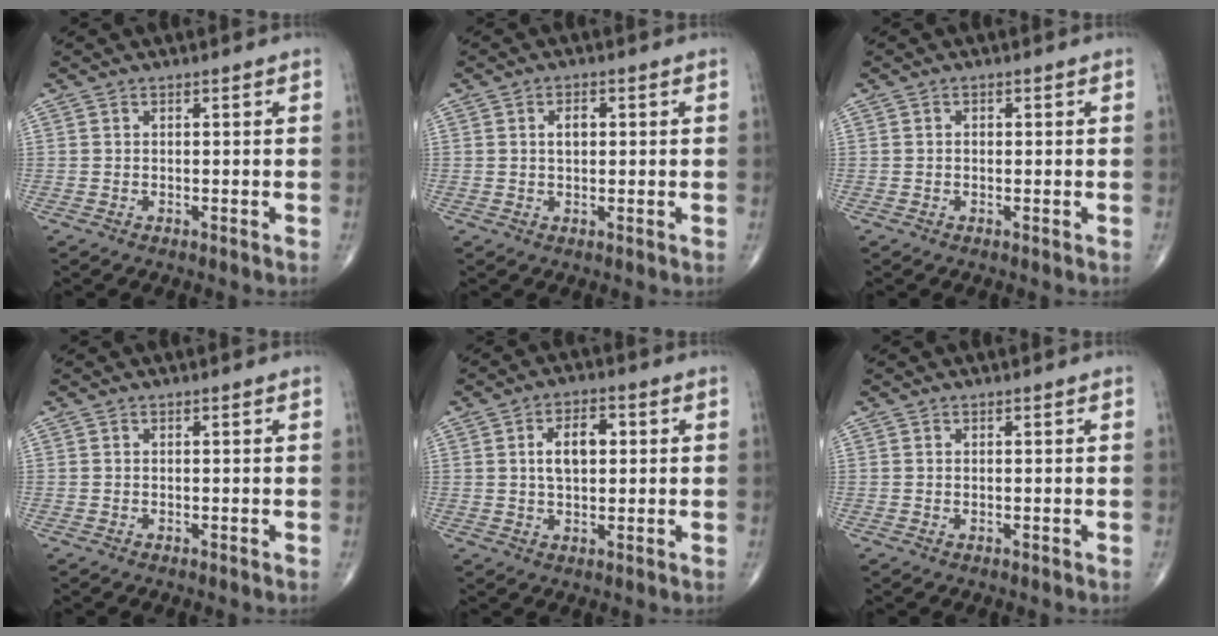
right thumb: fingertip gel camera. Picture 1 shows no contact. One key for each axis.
{"total": 2.8, "fx": 0.5, "fy": 1.7, "fz": 2.2, "tx": -0.031, "ty": 0.003, "tz": 0.008}
{"total": 0.6, "fx": 0.0, "fy": 0.5, "fz": 0.4, "tx": -0.006, "ty": 0.002, "tz": -0.001}
{"total": 0.0}
{"total": 7.1, "fx": 1.2, "fy": 4.0, "fz": 5.7, "tx": -0.085, "ty": 0.008, "tz": 0.018}
{"total": 0.0}